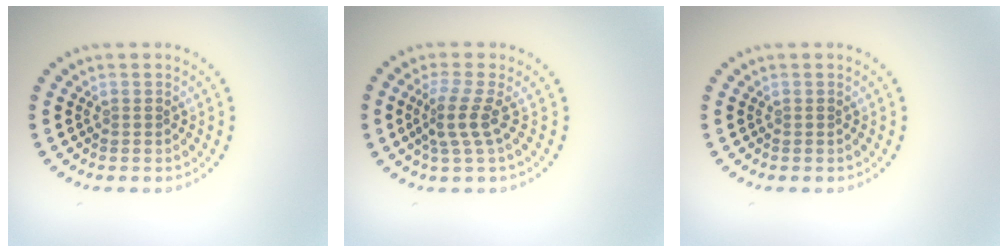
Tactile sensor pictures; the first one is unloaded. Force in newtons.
{"total": 2.8, "press": 1.9, "slide": 2.0}
{"total": 0.0}